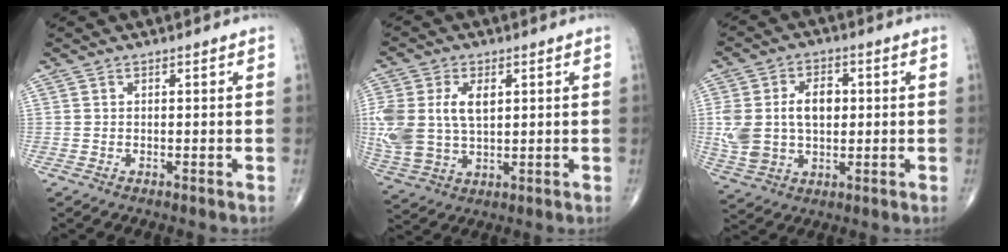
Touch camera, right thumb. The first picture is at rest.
{"total": 14.2, "force": [2.5, 8.8, 10.8], "torque": [-0.249, 0.002, 0.057]}
{"total": 12.5, "force": [1.0, 8.3, 9.3], "torque": [-0.166, 0.010, 0.026]}